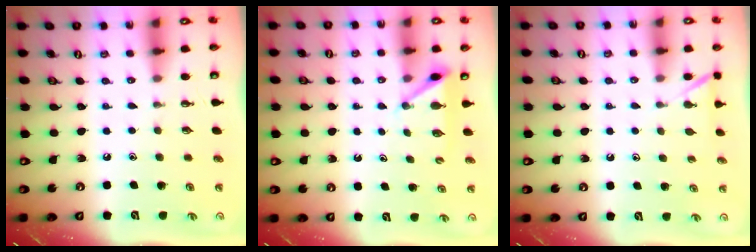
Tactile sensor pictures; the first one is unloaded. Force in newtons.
{"total": 6.5, "press": 6.5, "slide": 0.4}
{"total": 3.7, "press": 3.6, "slide": 0.4}